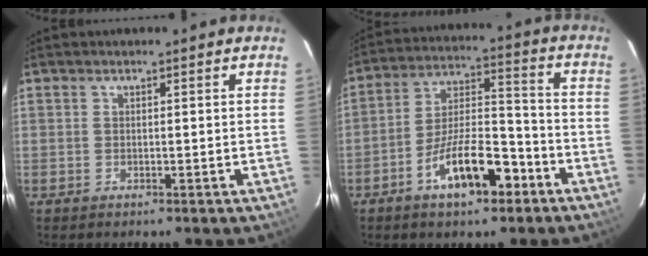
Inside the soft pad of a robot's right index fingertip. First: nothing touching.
{"total": 13.1, "force": [-7.2, 4.8, 9.8], "torque": [-0.176, 0.016, -0.115]}